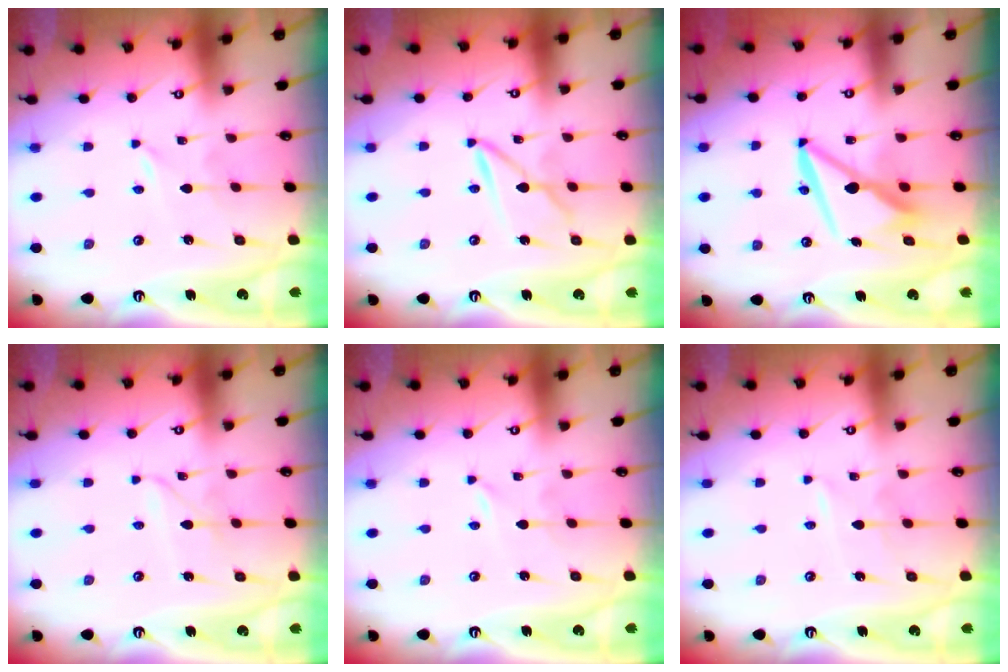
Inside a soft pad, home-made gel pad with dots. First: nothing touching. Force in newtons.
{"total": 5.4, "press": 5.4, "slide": 0.4}
{"total": 9.1, "press": 8.9, "slide": 1.7}
{"total": 2.4, "press": 2.4, "slide": 0.2}
{"total": 0.0}
{"total": 2.4, "press": 2.3, "slide": 0.3}